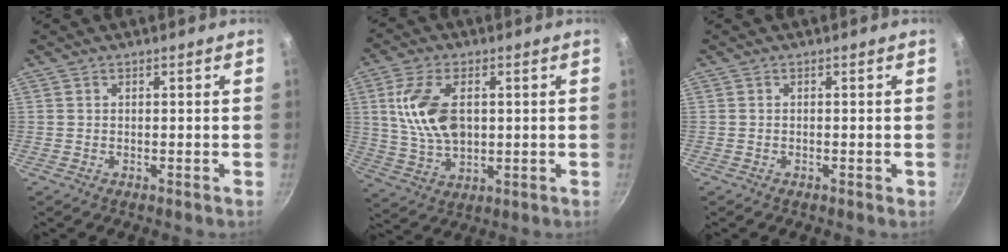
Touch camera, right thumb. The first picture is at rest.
{"total": 12.2, "force": [2.1, 7.1, 9.7], "torque": [-0.174, -0.008, 0.042]}
{"total": 0.6, "force": [-0.2, 0.3, 0.4], "torque": [-0.004, 0.002, -0.004]}